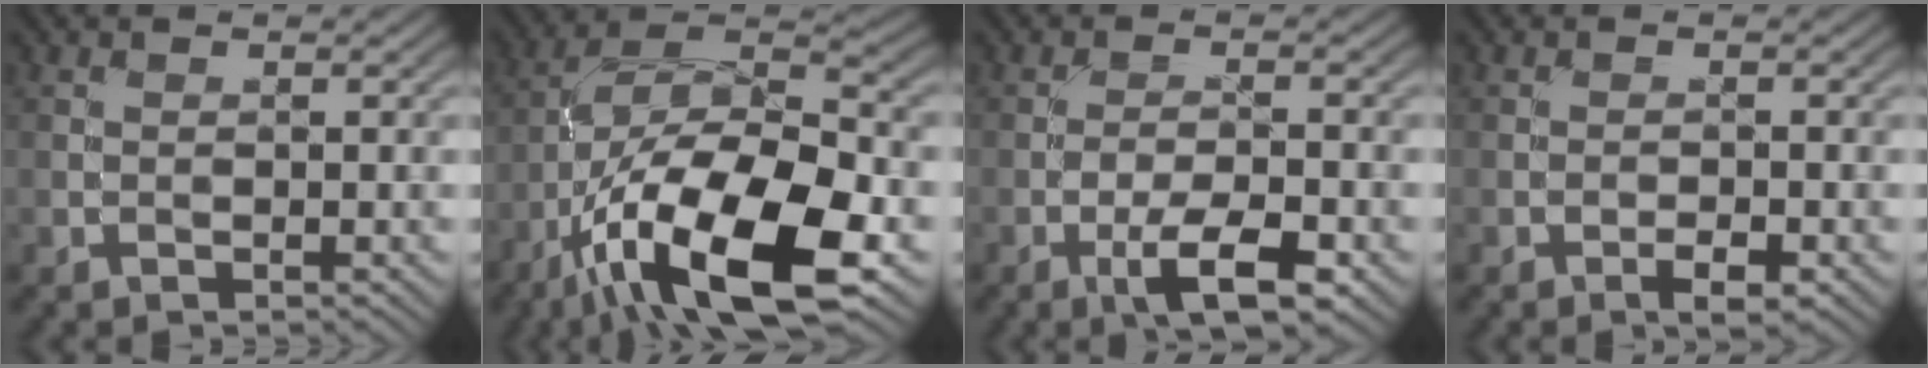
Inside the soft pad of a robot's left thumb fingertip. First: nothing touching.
{"total": 17.2, "force": [-8.0, 6.7, 13.7], "torque": [-0.249, -0.010, -0.153]}
{"total": 5.8, "force": [-3.1, 1.6, 4.6], "torque": [-0.083, 0.005, -0.052]}
{"total": 2.0, "force": [-1.2, 0.5, 1.5], "torque": [-0.026, 0.002, -0.022]}